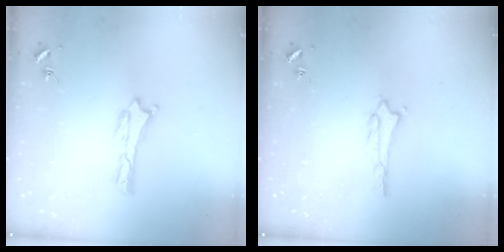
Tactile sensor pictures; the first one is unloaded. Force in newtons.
{"total": 1.5, "press": 1.5, "slide": 0.3}